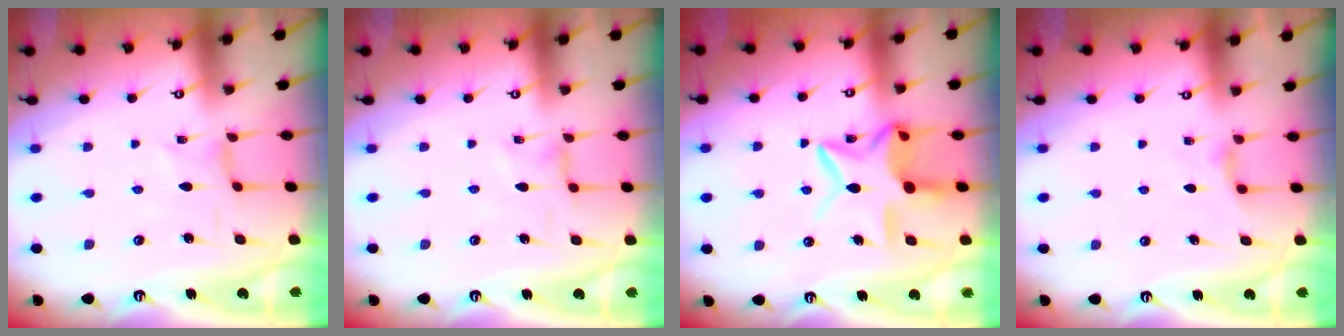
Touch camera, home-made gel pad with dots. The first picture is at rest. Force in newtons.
{"total": 0.0}
{"total": 12.4, "press": 12.3, "slide": 1.0}
{"total": 3.1, "press": 3.0, "slide": 0.4}